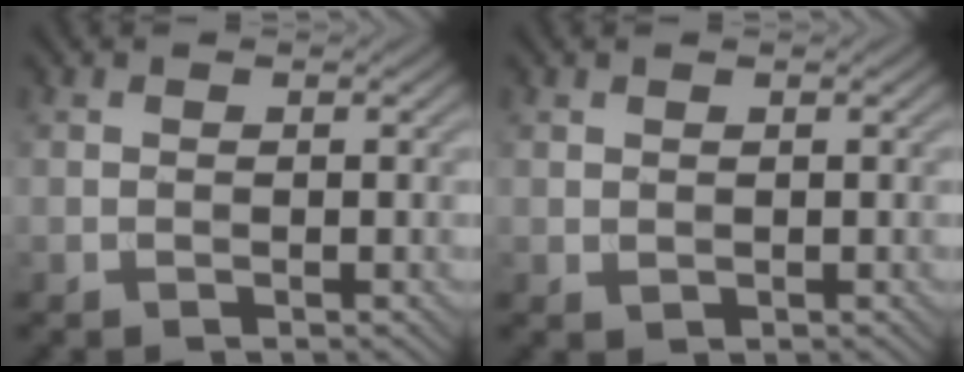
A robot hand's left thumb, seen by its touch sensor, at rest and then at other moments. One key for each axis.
{"total": 0.6, "fx": 0.4, "fy": 0.4, "fz": 0.3, "tx": -0.008, "ty": -0.002, "tz": 0.011}